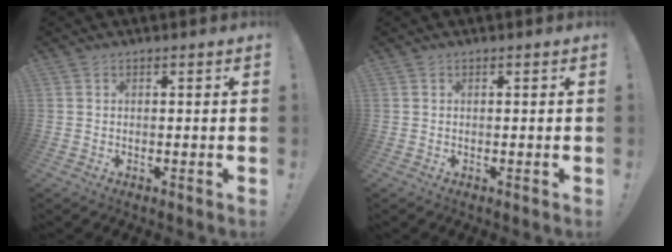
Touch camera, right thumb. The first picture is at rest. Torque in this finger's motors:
{"motor_torque": [0.00, 0.00, 0.00, 0.03, 0.00]}